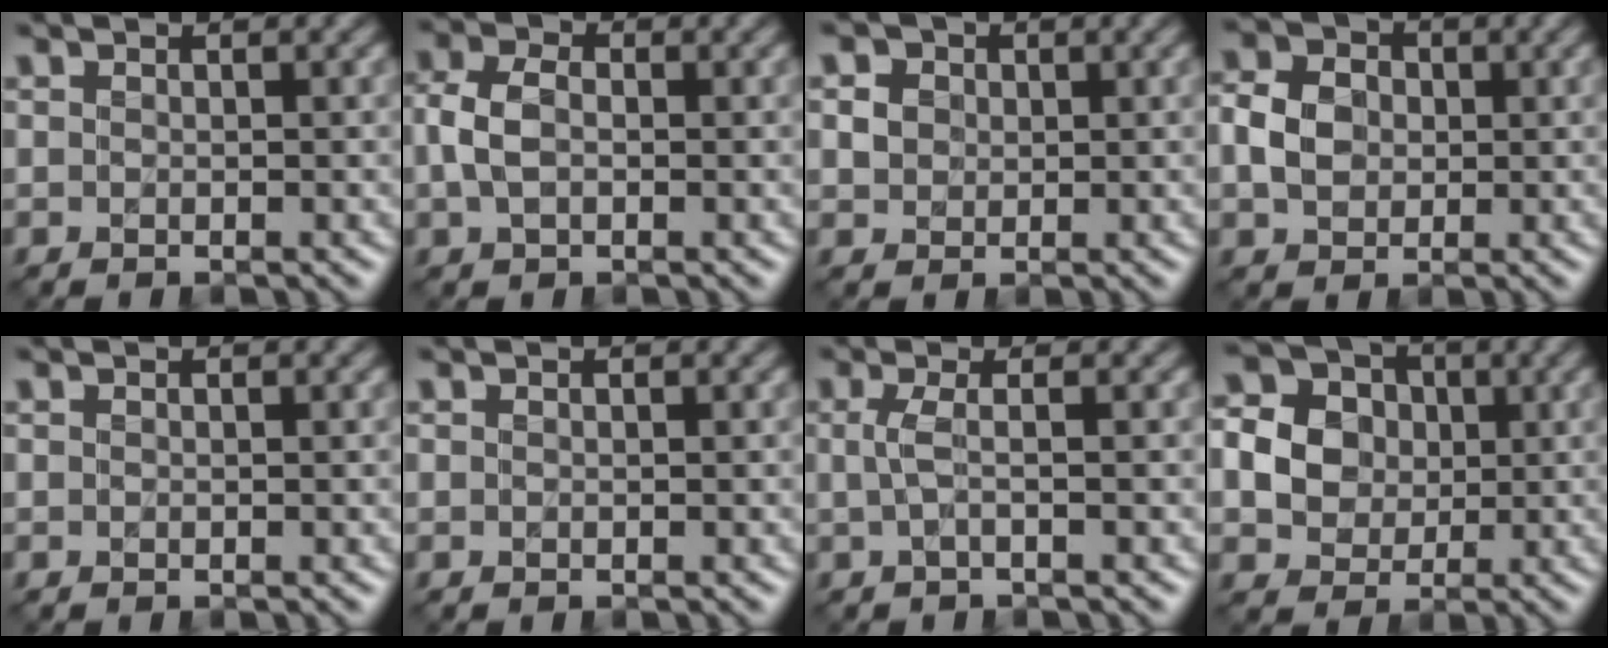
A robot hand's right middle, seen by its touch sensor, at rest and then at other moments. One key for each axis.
{"total": 3.3, "fx": -0.1, "fy": 2.3, "fz": 2.4, "tx": -0.058, "ty": 0.004, "tz": -0.008}
{"total": 2.6, "fx": 0.9, "fy": 2.1, "fz": 1.1, "tx": -0.029, "ty": 0.002, "tz": 0.022}
{"total": 4.2, "fx": 0.1, "fy": 3.5, "fz": 2.4, "tx": -0.053, "ty": 0.006, "tz": -0.004}
{"total": 0.0}
{"total": 0.0}
{"total": 1.9, "fx": 0.0, "fy": 0.5, "fz": 1.8, "tx": -0.038, "ty": -0.001, "tz": -0.003}
{"total": 6.8, "fx": 0.8, "fy": 6.0, "fz": 3.2, "tx": -0.078, "ty": 0.018, "tz": 0.002}